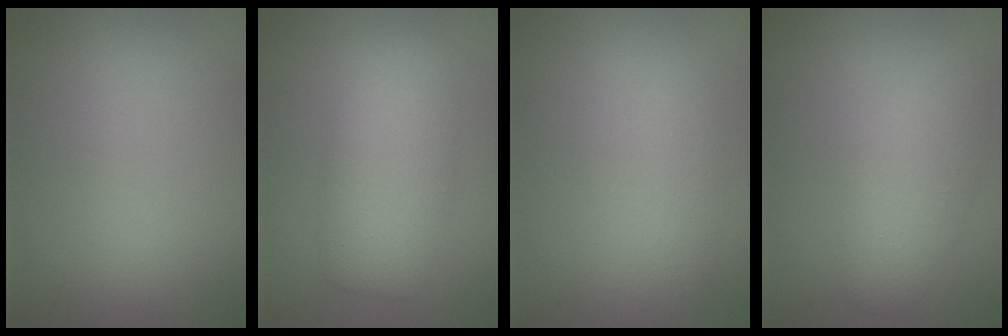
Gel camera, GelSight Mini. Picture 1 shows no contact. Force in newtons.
{"total": 5.2, "press": 5.2, "slide": 0.1}
{"total": 1.5, "press": 1.5, "slide": 0.1}
{"total": 3.6, "press": 3.6, "slide": 0.4}